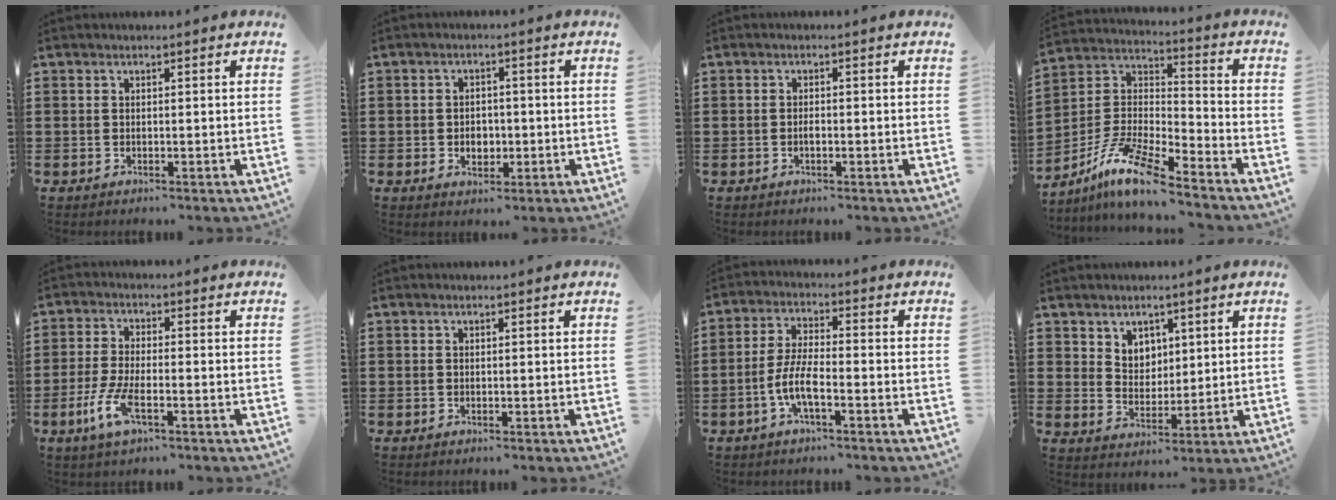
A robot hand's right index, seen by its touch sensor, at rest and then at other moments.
{"total": 2.8, "force": [-0.6, 2.3, 1.5], "torque": [-0.027, 0.003, -0.015]}
{"total": 1.0, "force": [-0.4, 0.4, 0.9], "torque": [-0.018, 0.000, -0.007]}
{"total": 10.4, "force": [-8.4, 1.0, 6.0], "torque": [-0.142, -0.002, -0.175]}
{"total": 5.8, "force": [-2.8, 1.6, 4.9], "torque": [-0.120, -0.016, -0.057]}
{"total": 0.0}
{"total": 5.9, "force": [-2.6, 1.4, 5.2], "torque": [-0.128, -0.012, -0.057]}
{"total": 4.5, "force": [3.1, 3.2, 0.6], "torque": [-0.028, 0.005, 0.058]}